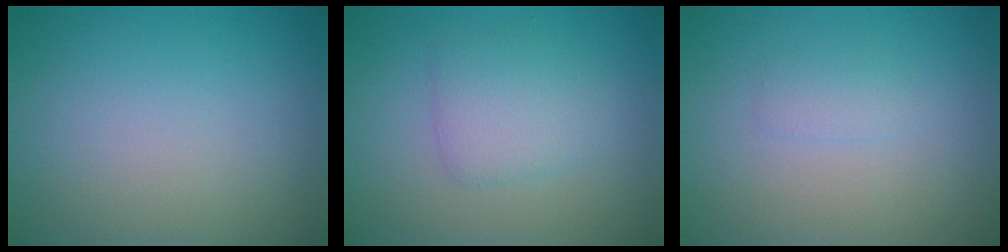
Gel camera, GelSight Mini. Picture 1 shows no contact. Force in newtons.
{"total": 2.7, "press": 2.7, "slide": 0.1}
{"total": 1.0, "press": 1.0, "slide": 0.1}